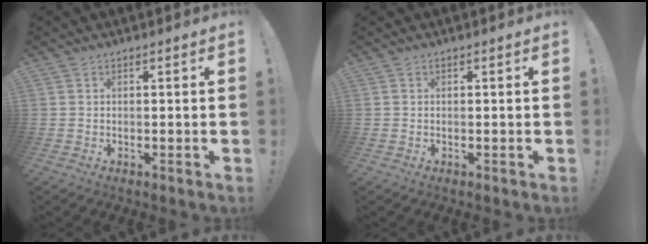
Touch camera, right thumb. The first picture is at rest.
{"total": 0.0}